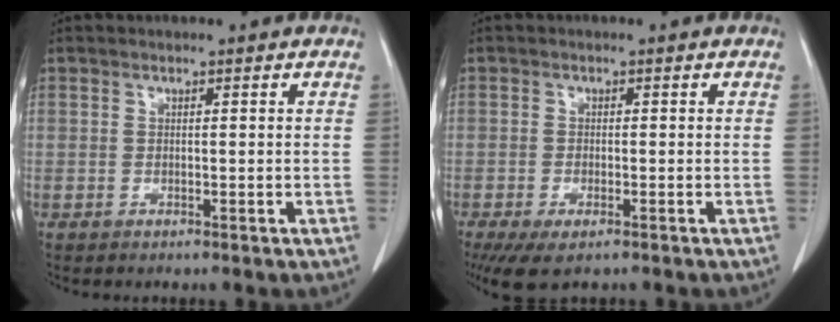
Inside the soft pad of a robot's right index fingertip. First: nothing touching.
{"total": 5.0, "force": [-3.2, 1.8, 3.4], "torque": [-0.057, -0.012, -0.049]}